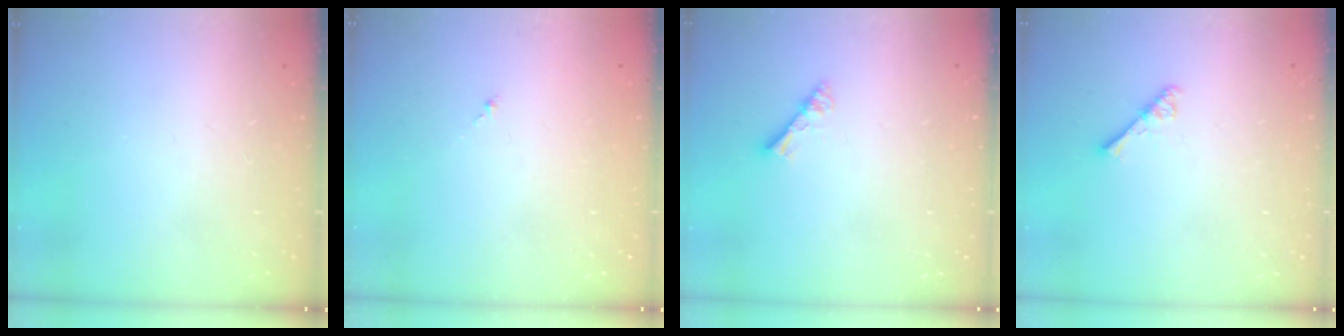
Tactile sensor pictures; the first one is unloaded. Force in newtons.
{"total": 1.0, "press": 0.8, "slide": 0.5}
{"total": 2.8, "press": 2.8, "slide": 0.2}
{"total": 3.7, "press": 3.7, "slide": 0.5}